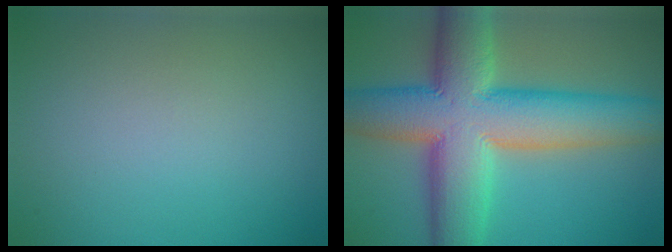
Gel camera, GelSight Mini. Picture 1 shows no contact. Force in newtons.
{"total": 13.4, "press": 13.4, "slide": 0.4}